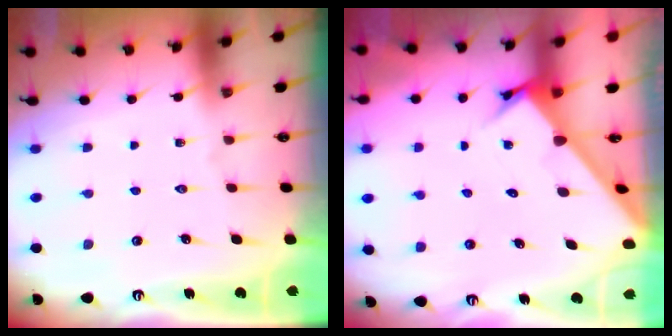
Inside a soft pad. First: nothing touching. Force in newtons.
{"total": 2.9, "press": 2.9, "slide": 0.2}